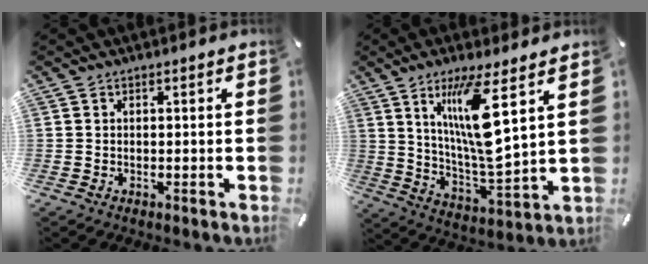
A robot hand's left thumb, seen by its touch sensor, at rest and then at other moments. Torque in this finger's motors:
{"motor_torque": [0.41, 0.51, 1.80, -0.96, 0.30]}